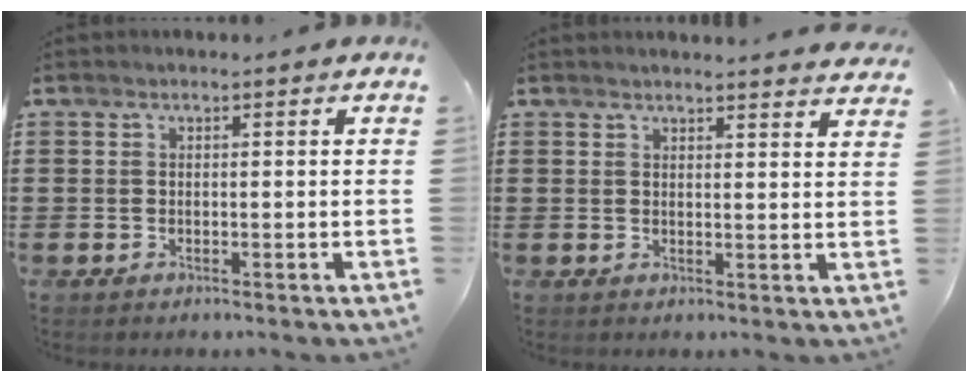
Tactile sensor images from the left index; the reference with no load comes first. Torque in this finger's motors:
{"motor_torque": [2.03, -0.11, 0.01, 0.01]}